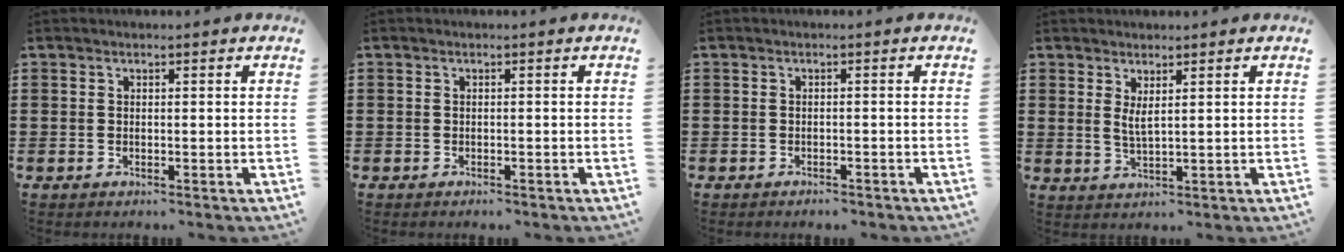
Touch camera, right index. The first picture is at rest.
{"total": 0.5, "force": [-0.5, -0.1, 0.0], "torque": [-0.001, -0.001, -0.011]}
{"total": 1.0, "force": [-1.0, 0.0, 0.0], "torque": [-0.004, 0.001, -0.022]}
{"total": 2.4, "force": [1.4, 0.5, 1.9], "torque": [-0.043, -0.002, 0.026]}